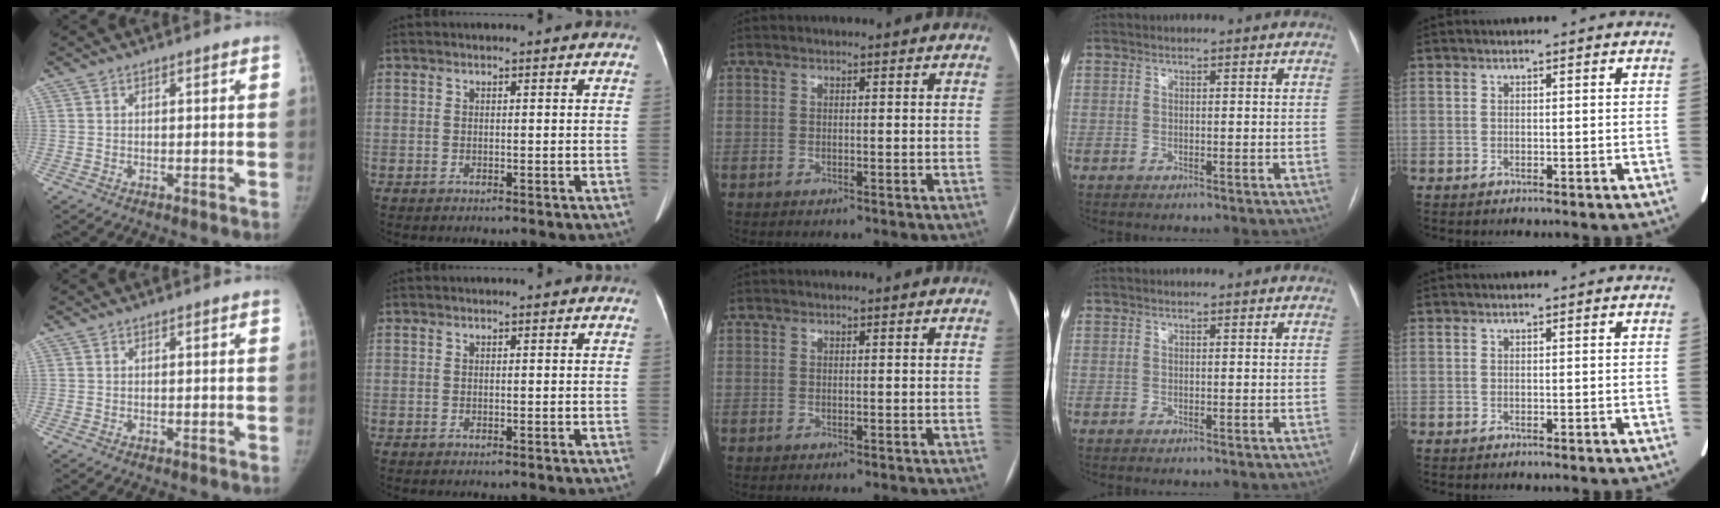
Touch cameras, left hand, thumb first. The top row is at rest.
{}